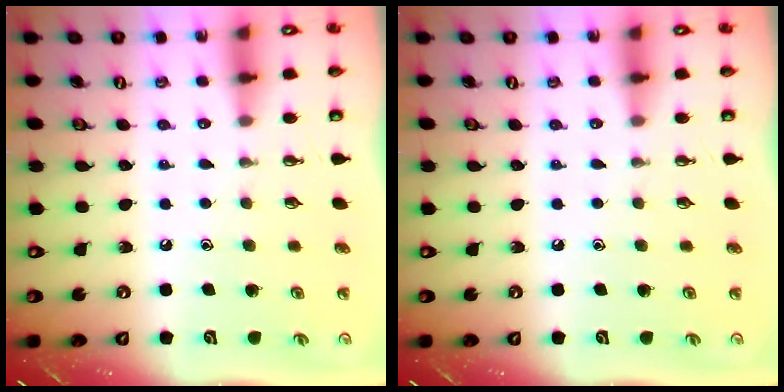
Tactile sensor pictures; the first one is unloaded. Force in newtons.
{"total": 0.0}